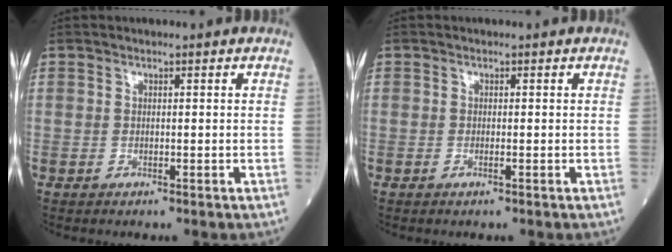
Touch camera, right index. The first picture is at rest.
{"total": 0.5, "force": [-0.2, -0.1, 0.5], "torque": [-0.010, -0.001, -0.004]}